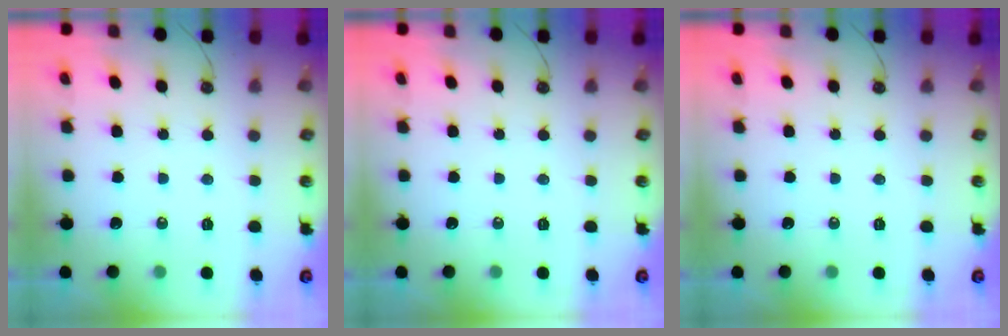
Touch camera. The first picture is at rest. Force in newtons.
{"total": 0.0}
{"total": 0.0}